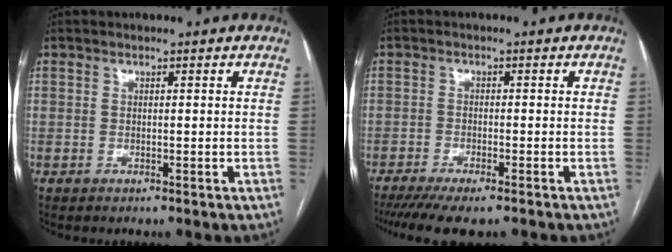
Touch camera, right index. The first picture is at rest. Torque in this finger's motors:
{"motor_torque": [1.03, -1.12, 0.44, 0.12]}